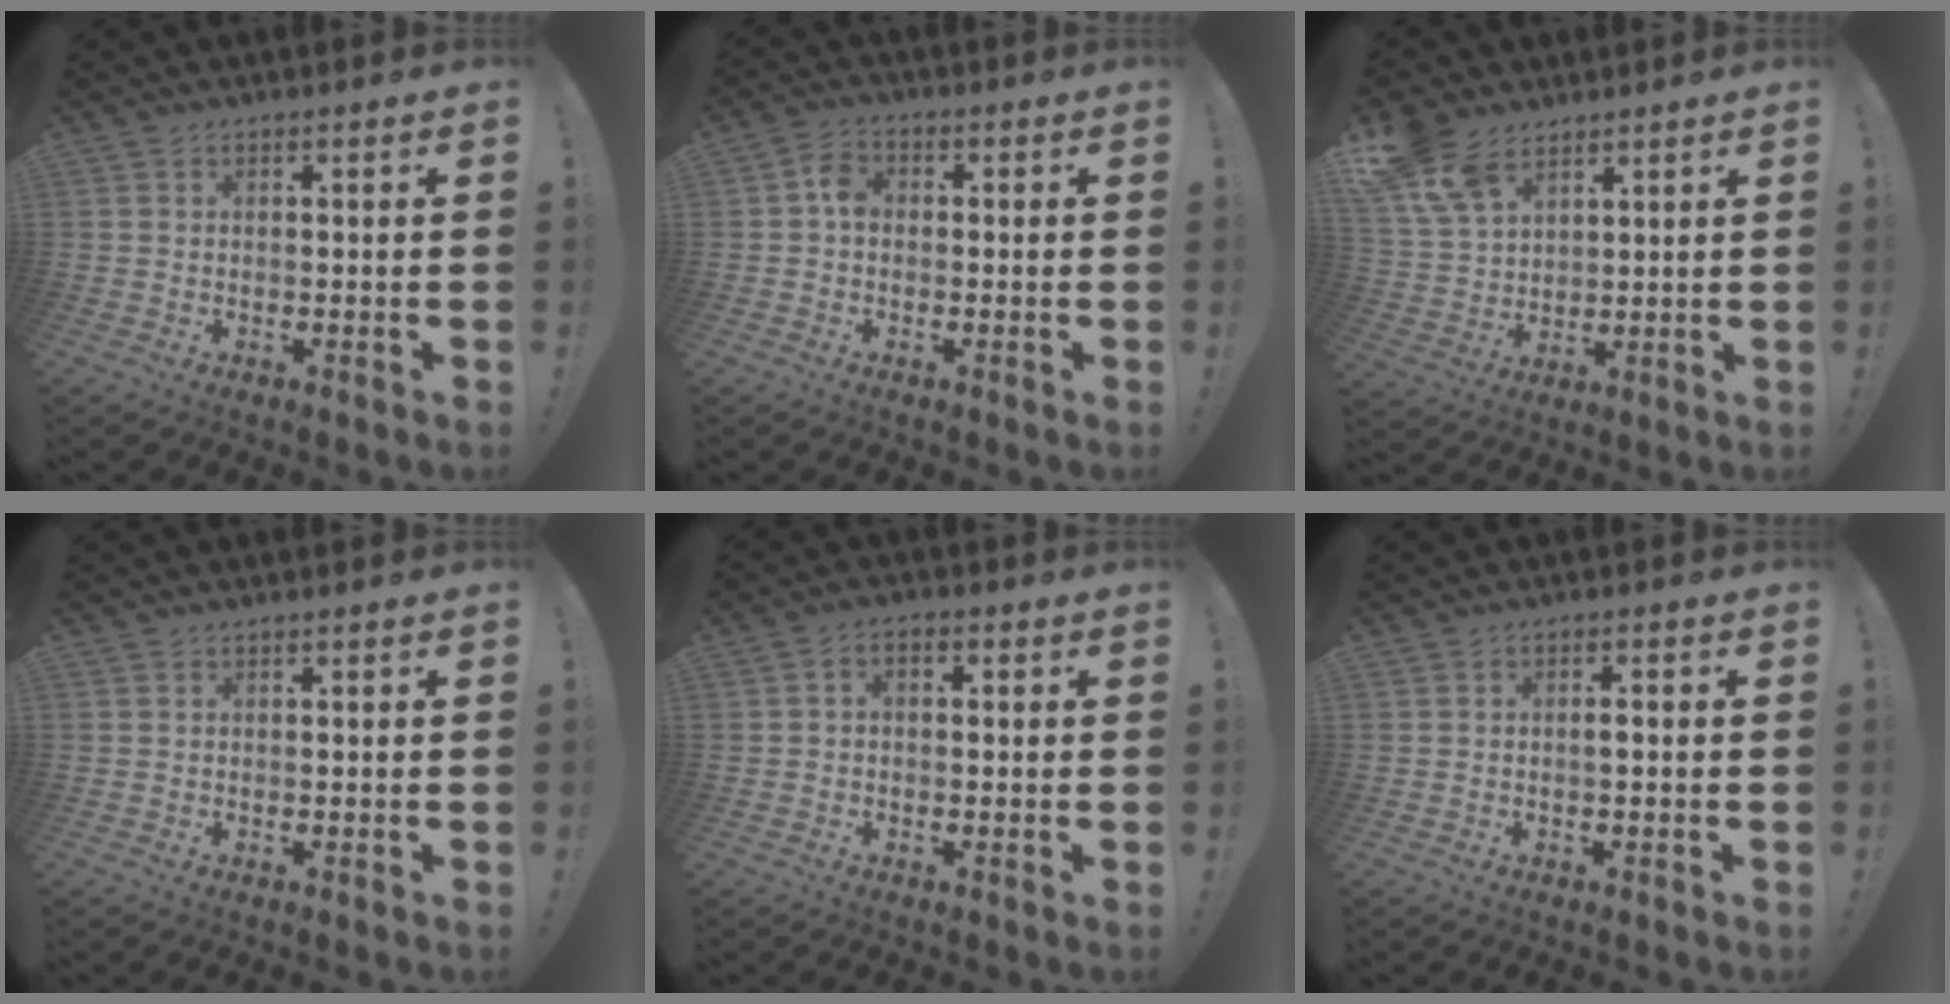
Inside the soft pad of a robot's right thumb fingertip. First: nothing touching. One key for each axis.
{"total": 4.6, "fx": -0.4, "fy": 3.2, "fz": 3.2, "tx": -0.057, "ty": 0.016, "tz": -0.005}
{"total": 11.4, "fx": 7.5, "fy": 6.7, "fz": 5.3, "tx": -0.117, "ty": -0.032, "tz": 0.149}
{"total": 0.0}
{"total": 2.6, "fx": -0.8, "fy": 1.8, "fz": 1.7, "tx": -0.024, "ty": 0.008, "tz": -0.017}
{"total": 1.4, "fx": -0.4, "fy": 0.3, "fz": 1.3, "tx": -0.019, "ty": 0.001, "tz": -0.010}